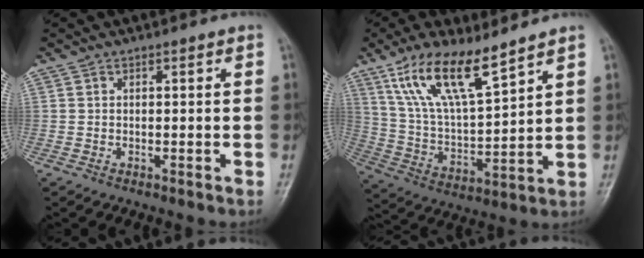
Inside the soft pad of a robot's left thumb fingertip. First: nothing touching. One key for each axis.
{"total": 14.6, "fx": 9.8, "fy": 4.0, "fz": 10.0, "tx": -0.172, "ty": -0.047, "tz": 0.202}